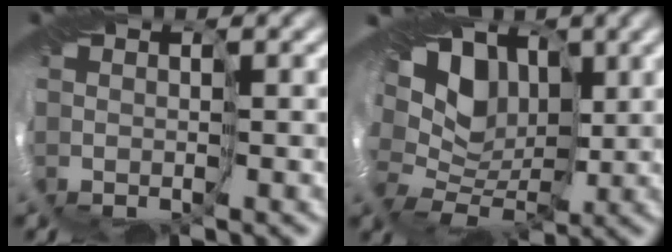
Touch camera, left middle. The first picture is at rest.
{"total": 12.1, "force": [1.8, 9.1, 7.6], "torque": [-0.118, 0.020, 0.008]}